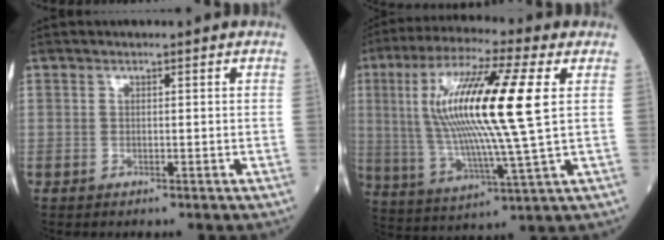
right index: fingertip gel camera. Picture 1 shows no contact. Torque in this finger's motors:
{"motor_torque": [2.14, 0.00, 1.06, 0.21]}